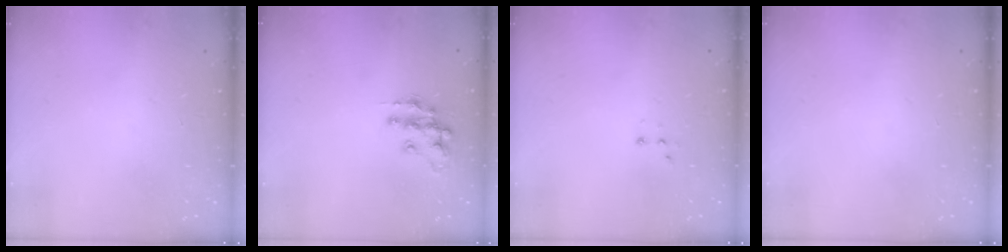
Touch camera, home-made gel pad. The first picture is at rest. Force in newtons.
{"total": 11.5, "press": 11.5, "slide": 0.7}
{"total": 2.8, "press": 2.7, "slide": 0.7}
{"total": 0.0}